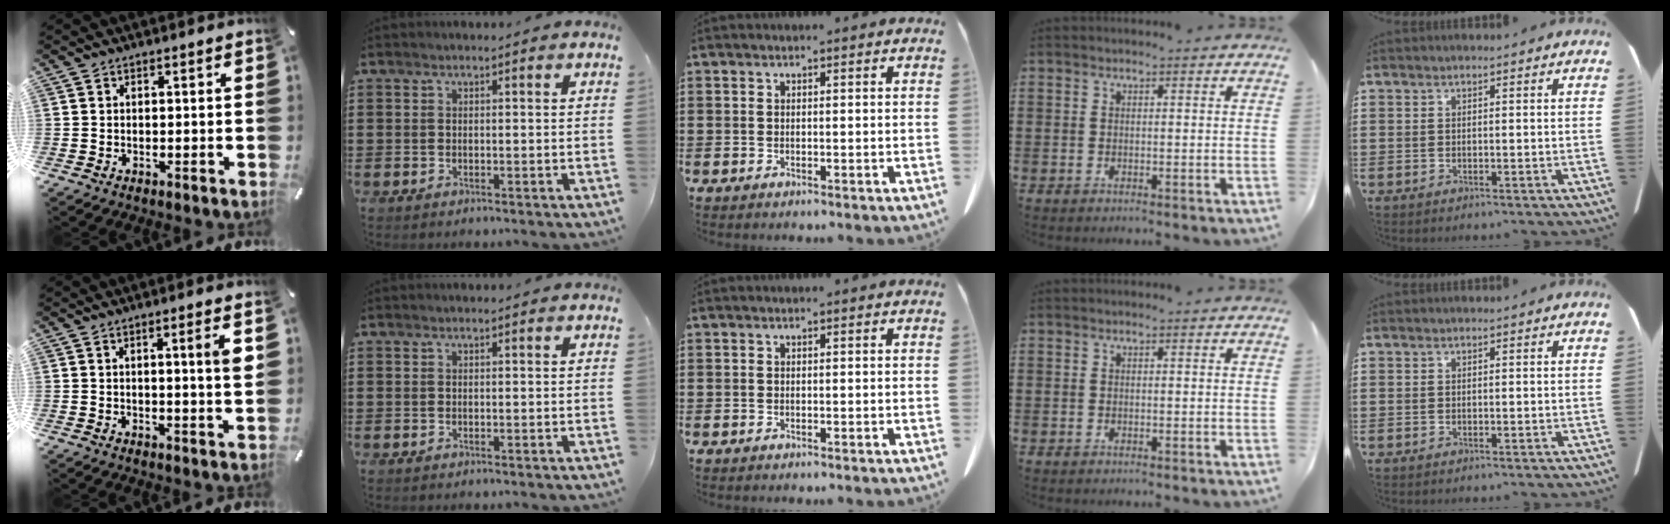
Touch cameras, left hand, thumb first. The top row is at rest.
{"thumb": {"total": 5.6, "force": [1.5, -0.1, 5.4], "torque": [-0.087, -0.010, 0.016]}}